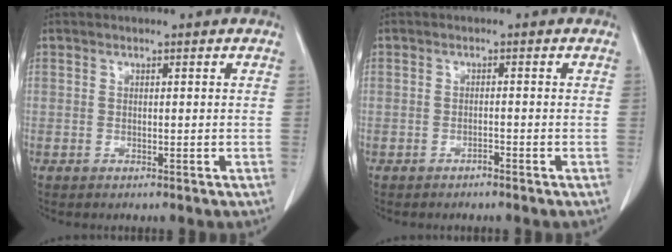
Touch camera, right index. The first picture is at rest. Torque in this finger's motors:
{"motor_torque": [0.02, -0.04, 0.00, 0.03]}